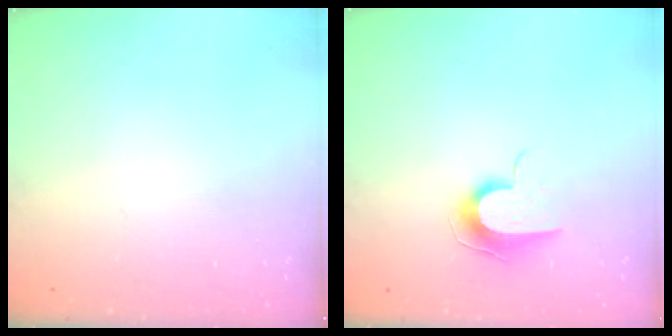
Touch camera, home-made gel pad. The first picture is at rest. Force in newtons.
{"total": 9.2, "press": 9.1, "slide": 1.0}